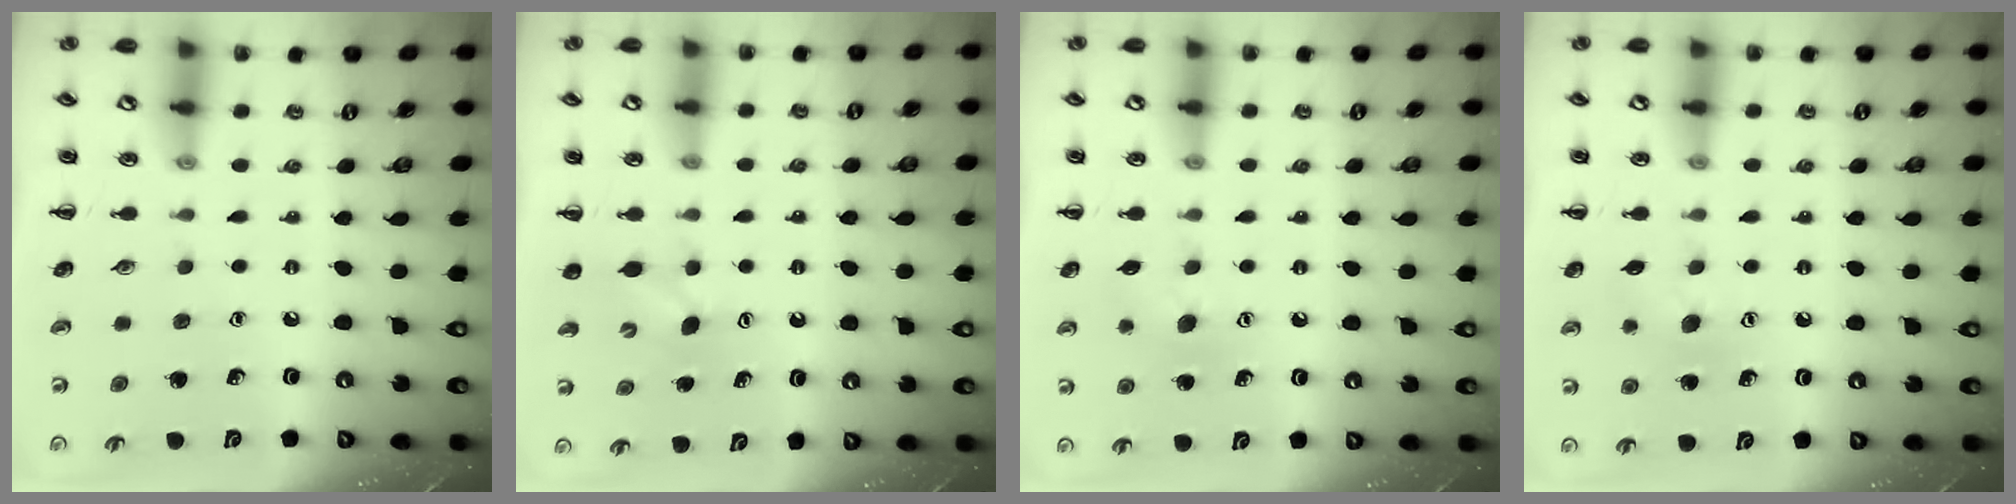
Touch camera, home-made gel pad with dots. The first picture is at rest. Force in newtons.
{"total": 3.4, "press": 3.3, "slide": 0.9}
{"total": 7.5, "press": 7.3, "slide": 1.6}
{"total": 7.5, "press": 7.3, "slide": 1.6}